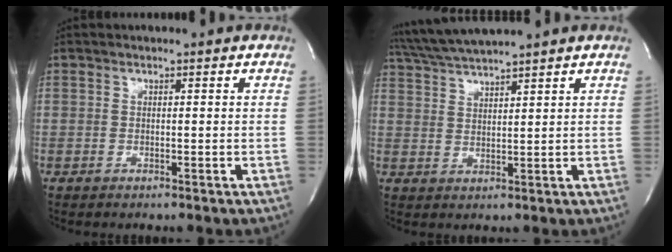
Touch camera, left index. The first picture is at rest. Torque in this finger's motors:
{"motor_torque": [-0.03, -0.22, 0.15, 0.05]}